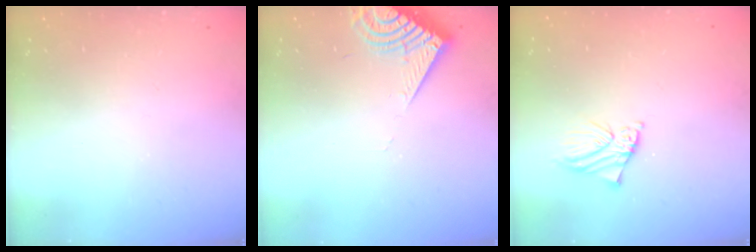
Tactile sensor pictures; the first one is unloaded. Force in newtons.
{"total": 8.3, "press": 8.2, "slide": 0.6}
{"total": 2.7, "press": 2.7, "slide": 0.4}